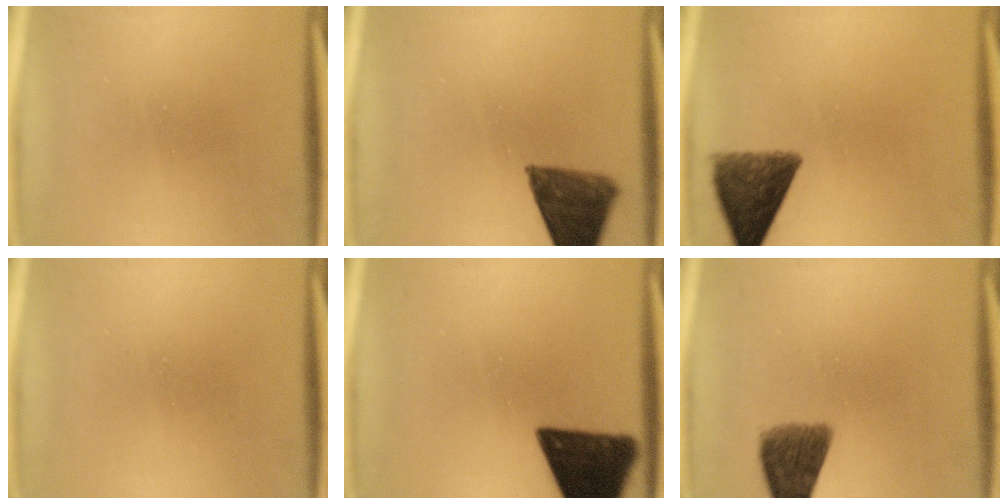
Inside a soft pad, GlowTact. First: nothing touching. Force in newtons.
{"total": 10.0}
{"total": 9.2}
{"total": 0.0}
{"total": 13.4}
{"total": 8.1}